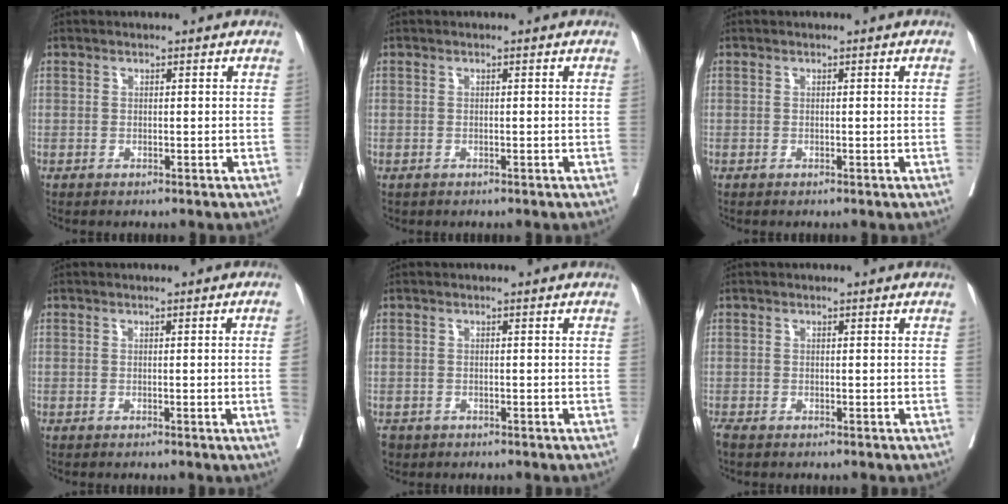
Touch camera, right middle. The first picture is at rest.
{"total": 0.0}
{"total": 0.0}
{"total": 2.7, "force": [-0.3, -1.2, 2.4], "torque": [-0.031, -0.004, 0.000]}
{"total": 2.6, "force": [-1.8, 1.8, 0.4], "torque": [-0.009, -0.001, -0.031]}
{"total": 1.2, "force": [-1.0, 0.3, 0.6], "torque": [-0.018, -0.006, -0.019]}